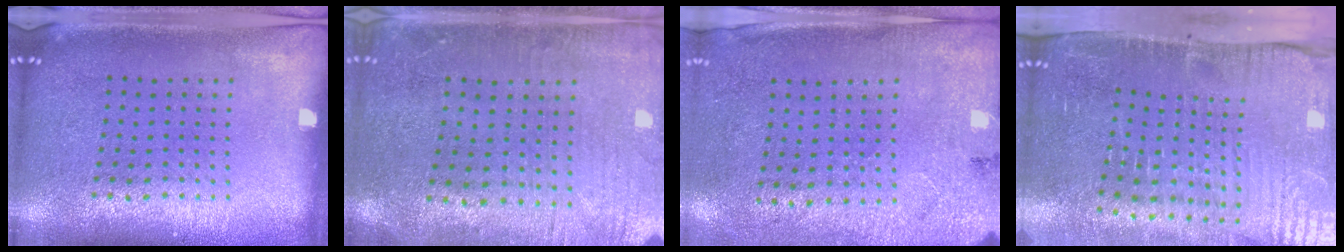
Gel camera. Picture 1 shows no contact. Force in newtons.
{"total": 0.6, "press": 0.4, "slide": 0.4}
{"total": 2.7, "press": 2.2, "slide": 1.5}
{"total": 4.9, "press": 4.1, "slide": 2.7}